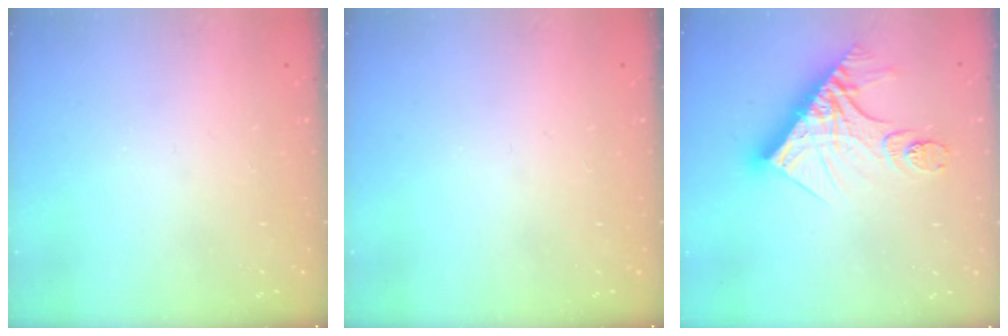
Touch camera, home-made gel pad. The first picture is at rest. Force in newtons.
{"total": 0.0}
{"total": 16.2, "press": 16.2, "slide": 1.7}